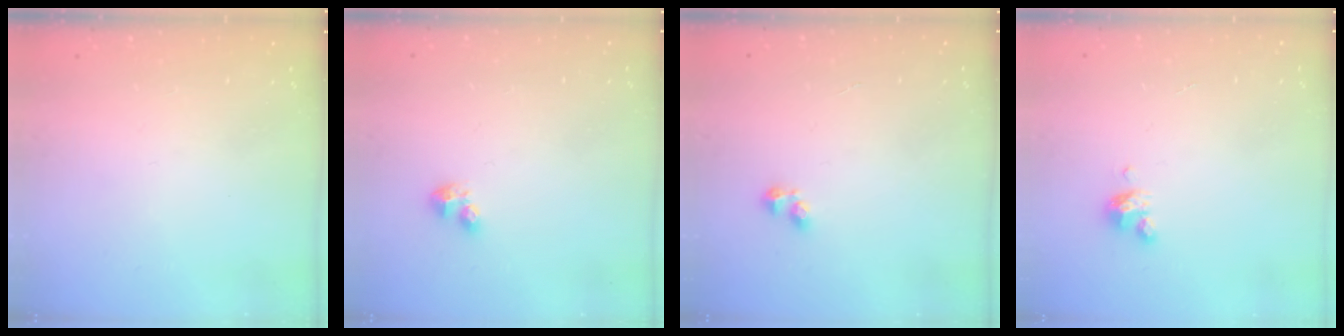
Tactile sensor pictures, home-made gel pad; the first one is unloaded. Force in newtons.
{"total": 2.3, "press": 2.2, "slide": 0.5}
{"total": 2.2, "press": 2.1, "slide": 0.6}
{"total": 4.1, "press": 4.1, "slide": 0.3}